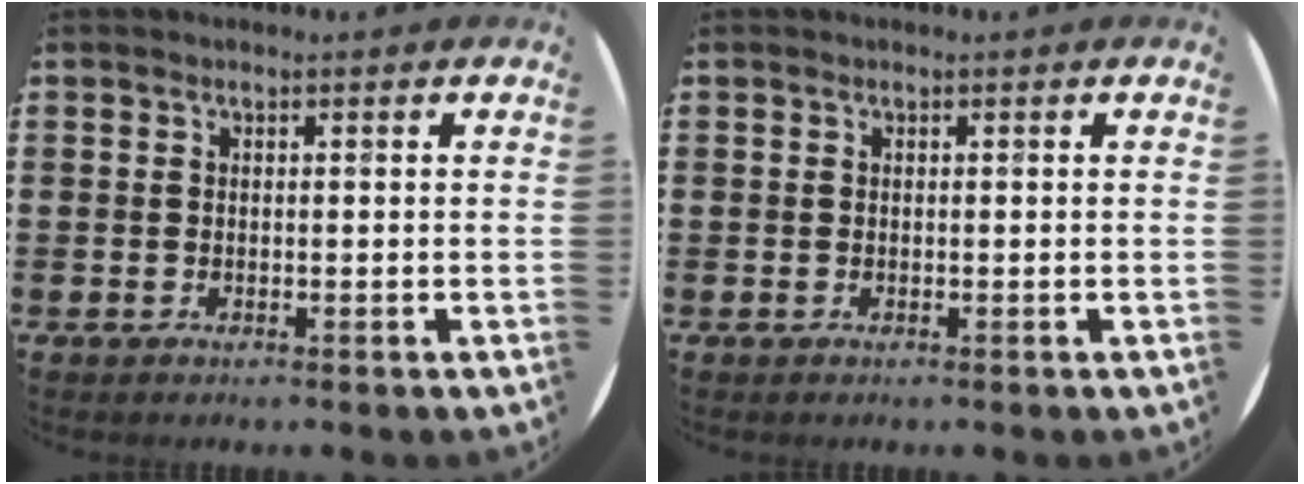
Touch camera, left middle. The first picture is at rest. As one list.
[{"total": 0.0}]